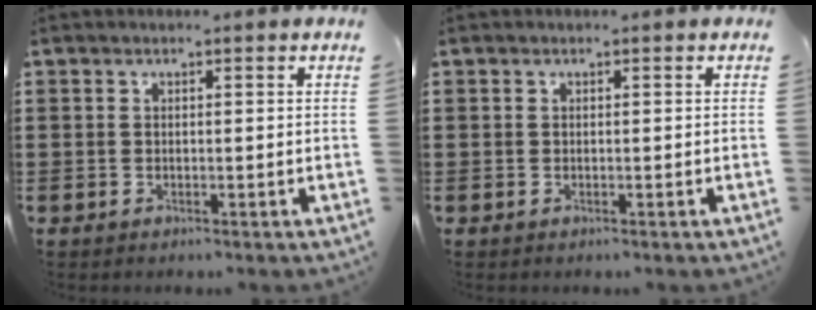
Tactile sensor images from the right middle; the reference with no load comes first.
{"total": 0.0}